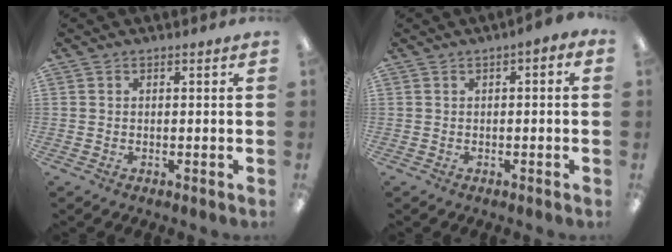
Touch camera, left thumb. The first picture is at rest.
{"total": 1.6, "force": [-0.5, 0.6, 1.4], "torque": [-0.023, 0.005, -0.011]}